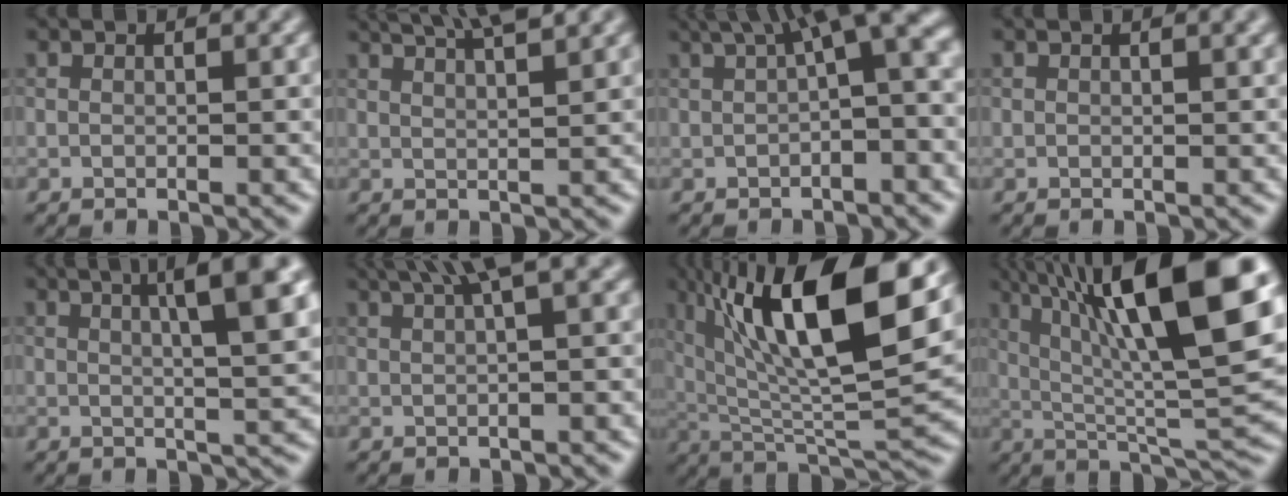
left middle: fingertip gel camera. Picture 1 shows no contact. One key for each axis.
{"total": 5.7, "fx": 4.4, "fy": 1.3, "fz": 3.4, "tx": -0.030, "ty": 0.035, "tz": 0.042}
{"total": 8.2, "fx": 2.7, "fy": 2.1, "fz": 7.4, "tx": -0.104, "ty": 0.028, "tz": 0.053}
{"total": 1.5, "fx": 1.0, "fy": 0.6, "fz": 0.9, "tx": -0.003, "ty": 0.008, "tz": 0.005}
{"total": 7.3, "fx": 2.7, "fy": 1.3, "fz": 6.6, "tx": -0.073, "ty": 0.016, "tz": 0.052}
{"total": 4.1, "fx": 2.4, "fy": 0.4, "fz": 3.3, "tx": -0.055, "ty": 0.020, "tz": 0.042}
{"total": 13.2, "fx": 5.2, "fy": 3.8, "fz": 11.5, "tx": -0.193, "ty": 0.014, "tz": 0.100}
{"total": 14.5, "fx": 5.3, "fy": 3.5, "fz": 13.0, "tx": -0.210, "ty": 0.016, "tz": 0.097}